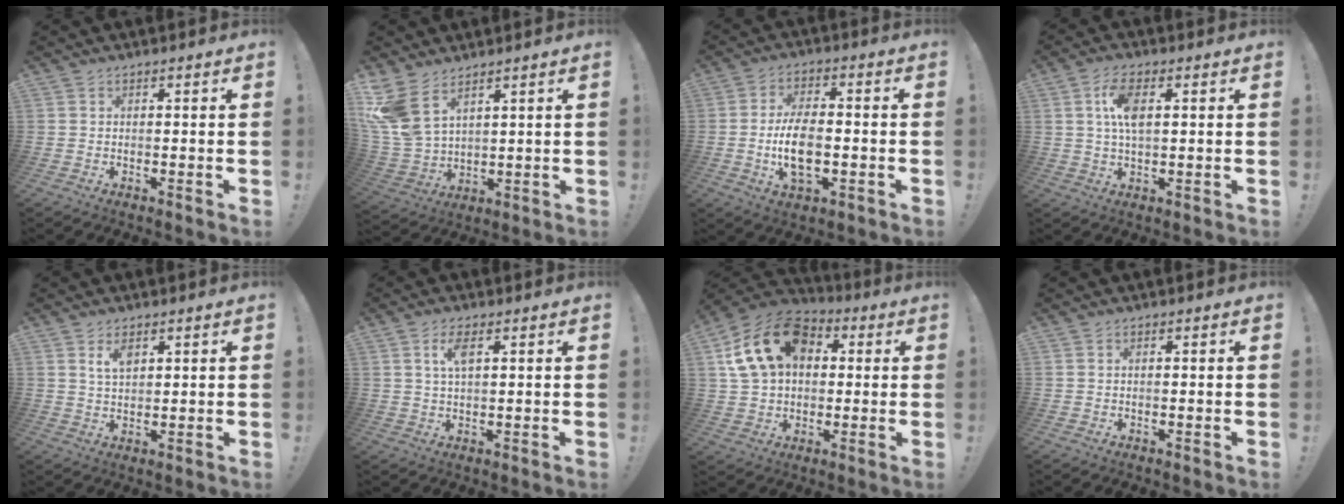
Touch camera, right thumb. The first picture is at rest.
{"total": 11.1, "force": [7.0, 5.9, 6.4], "torque": [-0.145, -0.040, 0.136]}
{"total": 11.4, "force": [-1.5, 6.3, 9.4], "torque": [-0.168, -0.003, -0.029]}
{"total": 8.3, "force": [1.9, 3.8, 7.1], "torque": [-0.126, -0.001, 0.032]}
{"total": 4.1, "force": [2.2, 2.1, 2.8], "torque": [-0.040, -0.010, 0.037]}
{"total": 4.6, "force": [1.8, 1.7, 3.9], "torque": [-0.077, 0.004, 0.029]}
{"total": 19.1, "force": [5.8, 13.5, 12.2], "torque": [-0.209, 0.003, 0.111]}
{"total": 0.0}